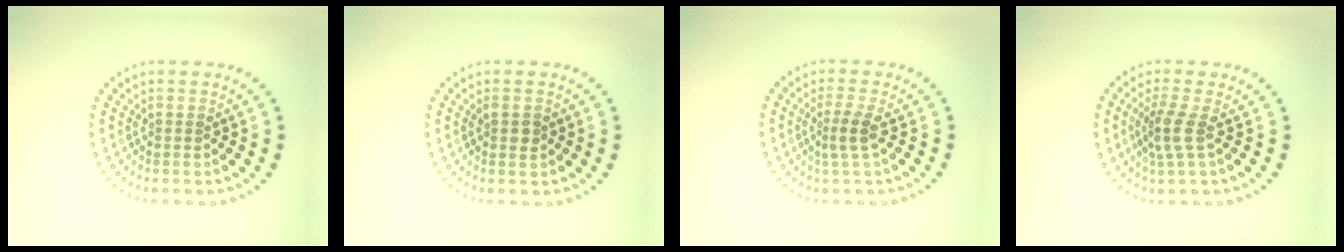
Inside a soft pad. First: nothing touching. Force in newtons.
{"total": 1.1, "press": 1.1, "slide": 0.2}
{"total": 1.8, "press": 1.4, "slide": 1.2}
{"total": 2.5, "press": 1.9, "slide": 1.6}